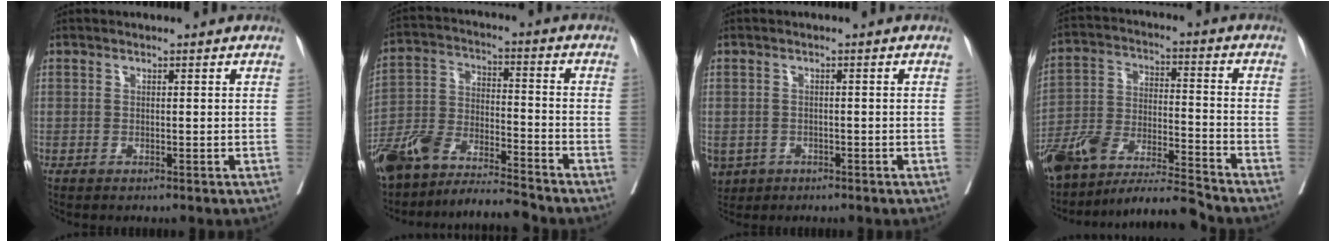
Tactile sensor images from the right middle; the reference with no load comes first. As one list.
[{"total": 12.1, "force": [-11.2, 0.9, 4.4], "torque": [-0.090, 0.012, -0.214]}, {"total": 5.7, "force": [-2.9, 4.5, 1.7], "torque": [-0.040, -0.001, -0.042]}, {"total": 13.8, "force": [-12.6, -0.3, 5.7], "torque": [-0.111, 0.014, -0.231]}]